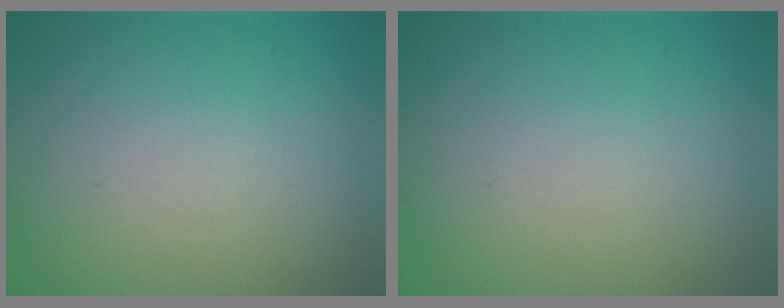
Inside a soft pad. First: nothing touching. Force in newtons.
{"total": 0.0}